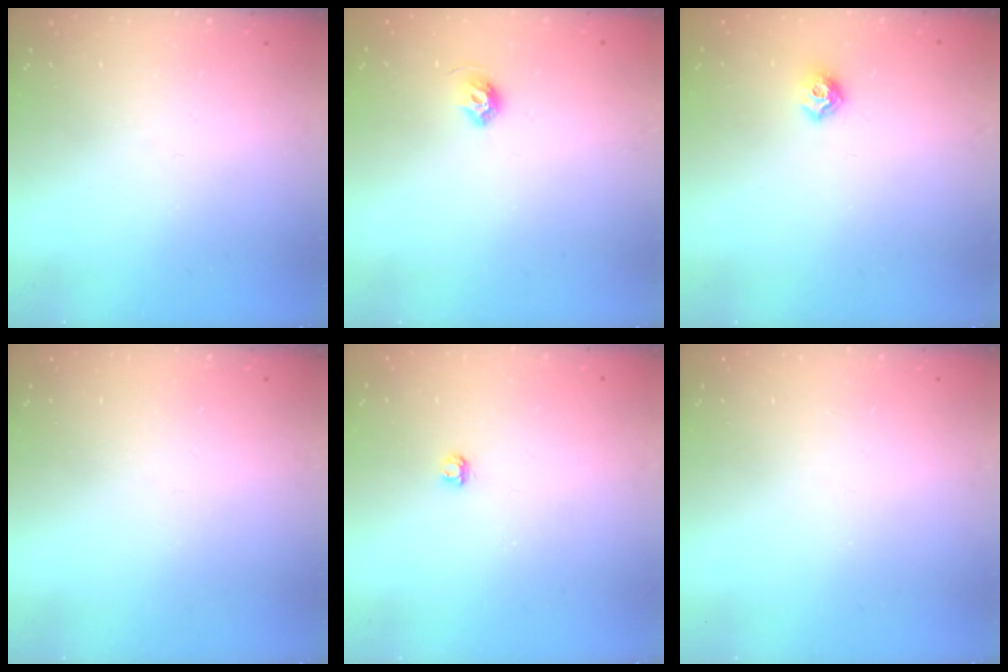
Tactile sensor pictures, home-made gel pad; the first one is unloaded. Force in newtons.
{"total": 5.6, "press": 5.5, "slide": 1.0}
{"total": 7.3, "press": 7.2, "slide": 0.9}
{"total": 0.0}
{"total": 2.9, "press": 2.9, "slide": 0.3}
{"total": 0.0}